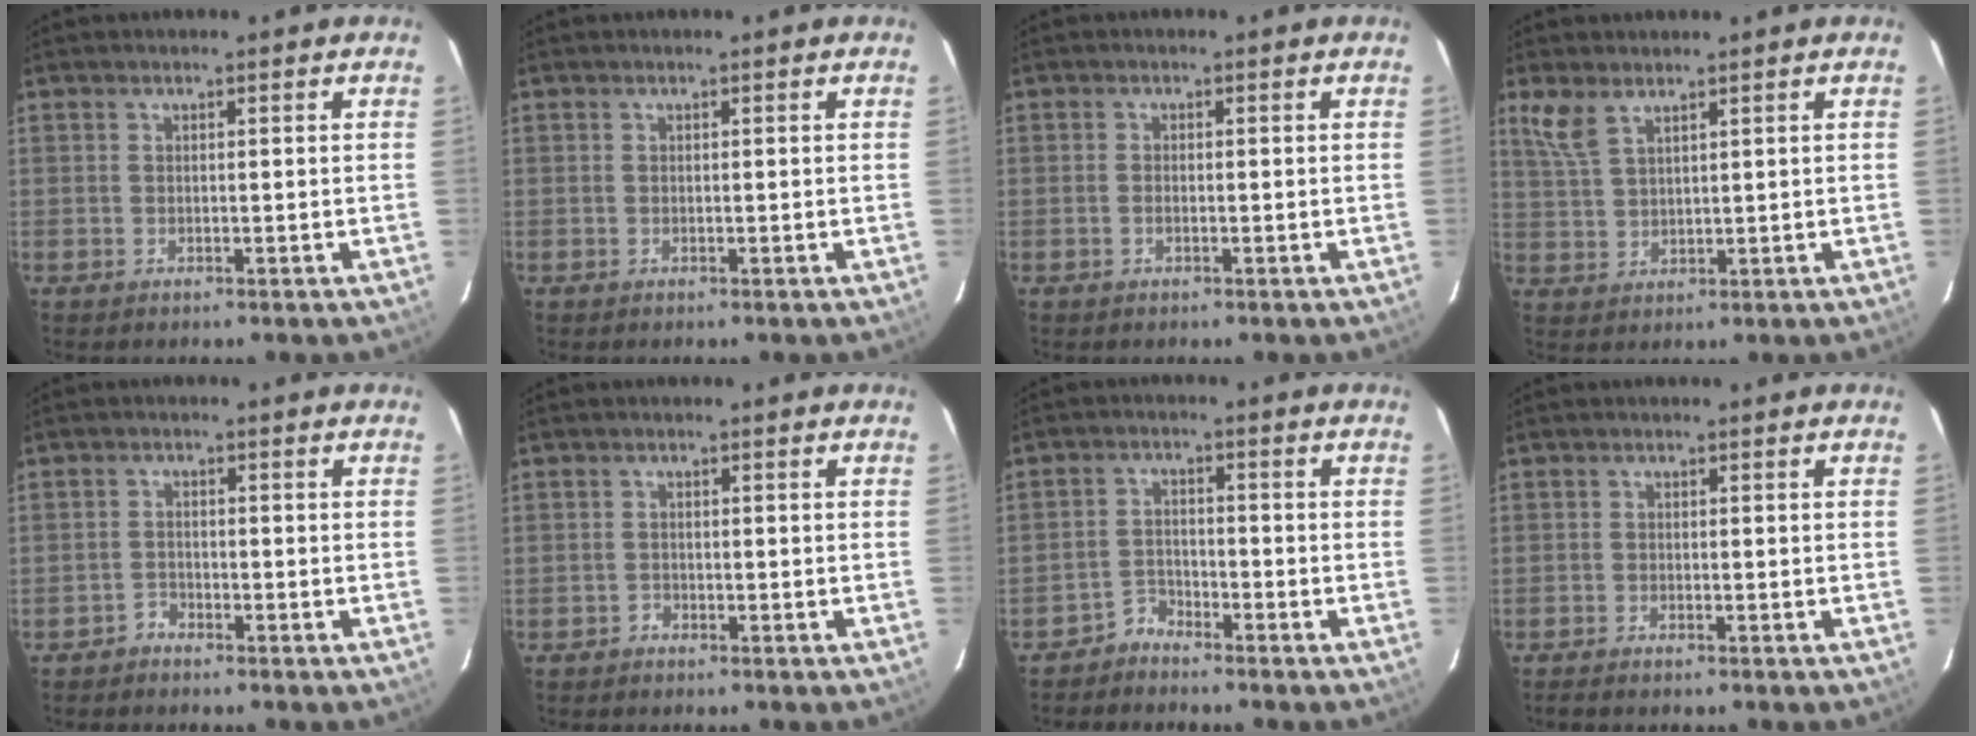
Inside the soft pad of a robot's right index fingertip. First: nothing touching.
{"total": 0.0}
{"total": 0.9, "force": [-0.5, 0.5, 0.6], "torque": [-0.014, 0.001, -0.010]}
{"total": 4.4, "force": [3.3, 0.9, 2.8], "torque": [-0.065, 0.002, 0.075]}
{"total": 1.6, "force": [-1.4, 0.8, -0.3], "torque": [0.005, 0.008, -0.029]}
{"total": 1.1, "force": [-0.8, 0.7, -0.2], "torque": [0.002, 0.007, -0.016]}
{"total": 2.9, "force": [-2.6, 1.2, -0.5], "torque": [0.011, 0.010, -0.053]}
{"total": 1.6, "force": [-1.4, 0.2, 0.7], "torque": [-0.023, -0.004, -0.026]}